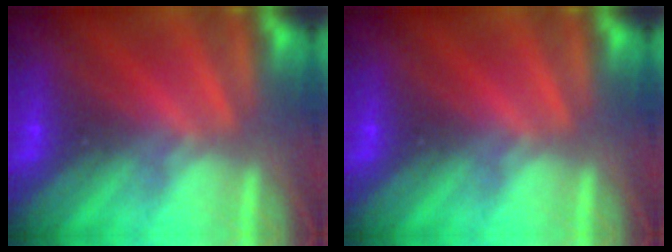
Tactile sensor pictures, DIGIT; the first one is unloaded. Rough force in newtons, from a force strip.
{"total": 0.0}